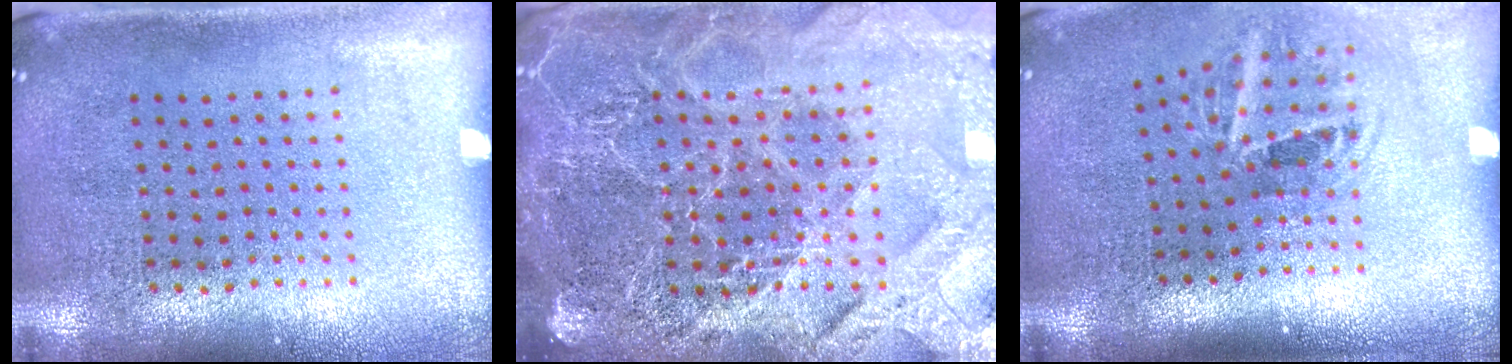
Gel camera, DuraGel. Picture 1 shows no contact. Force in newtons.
{"total": 5.6, "press": 5.0, "slide": 2.6}
{"total": 2.0, "press": 1.2, "slide": 1.6}